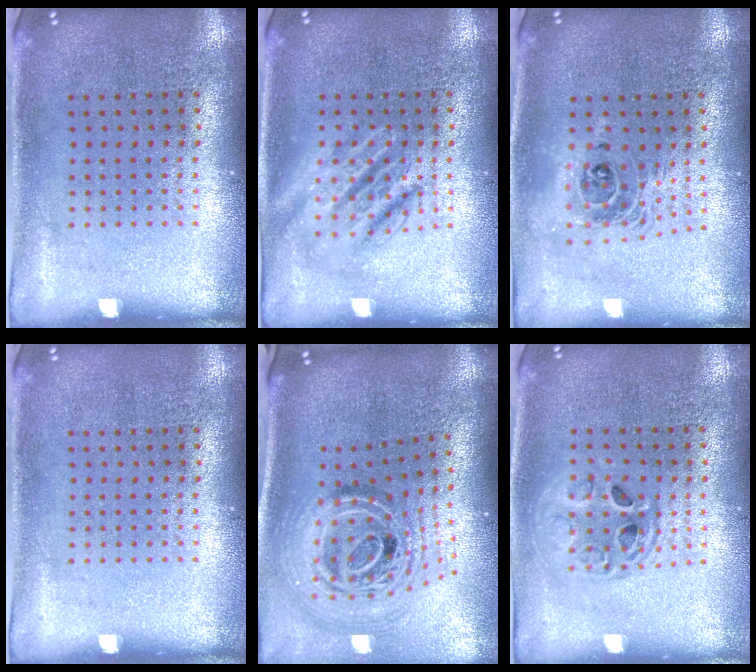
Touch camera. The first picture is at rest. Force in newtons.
{"total": 2.8, "press": 2.8, "slide": 0.3}
{"total": 1.7, "press": 1.4, "slide": 1.0}
{"total": 0.0}
{"total": 2.4, "press": 1.7, "slide": 1.6}
{"total": 1.6, "press": 1.4, "slide": 0.7}